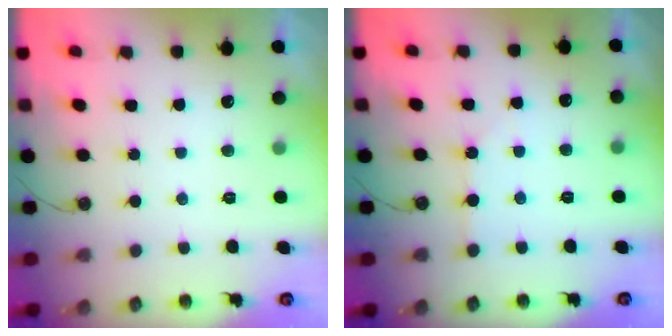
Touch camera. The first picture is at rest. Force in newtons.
{"total": 2.6, "press": 2.5, "slide": 0.5}